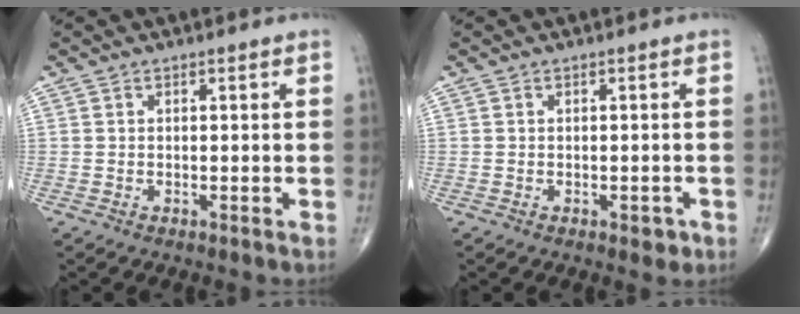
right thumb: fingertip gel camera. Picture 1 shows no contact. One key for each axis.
{"total": 1.8, "fx": -0.9, "fy": 1.0, "fz": 1.2, "tx": -0.003, "ty": 0.002, "tz": -0.010}